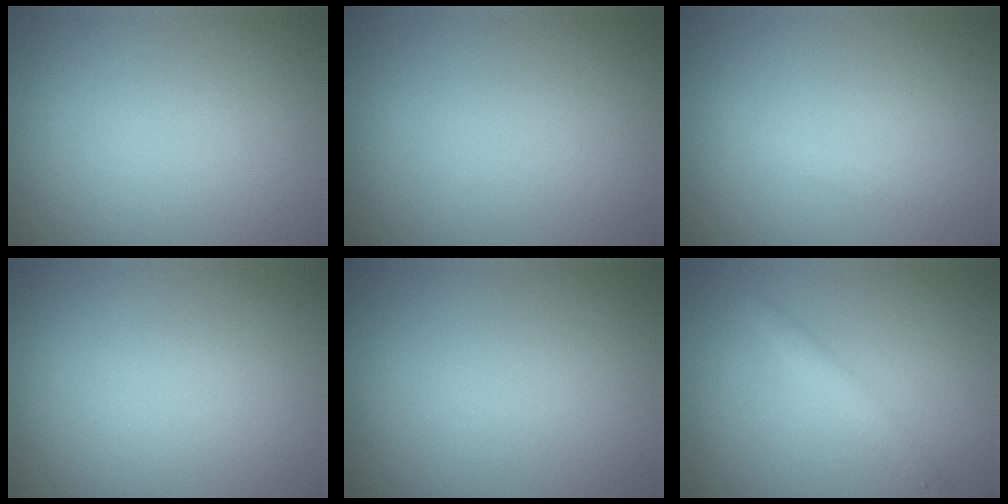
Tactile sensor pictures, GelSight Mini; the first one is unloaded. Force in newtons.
{"total": 0.0}
{"total": 0.5, "press": 0.5, "slide": 0.1}
{"total": 0.0}
{"total": 0.0}
{"total": 1.6, "press": 1.6, "slide": 0.0}